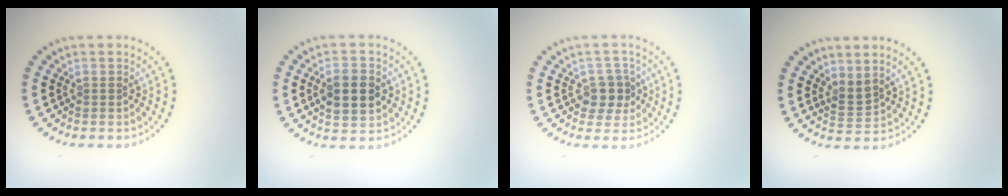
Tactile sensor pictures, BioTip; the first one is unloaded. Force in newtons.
{"total": 4.5, "press": 4.5, "slide": 0.2}
{"total": 2.9, "press": 2.7, "slide": 1.1}
{"total": 1.7, "press": 1.3, "slide": 1.2}